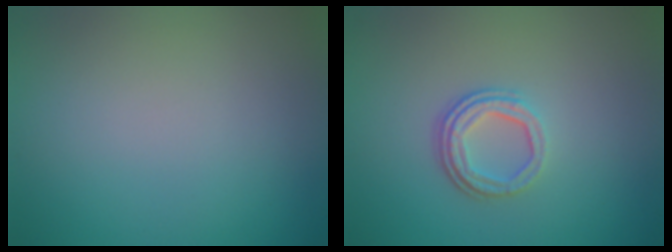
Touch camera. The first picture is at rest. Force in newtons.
{"total": 3.3, "press": 2.4, "slide": 2.3}